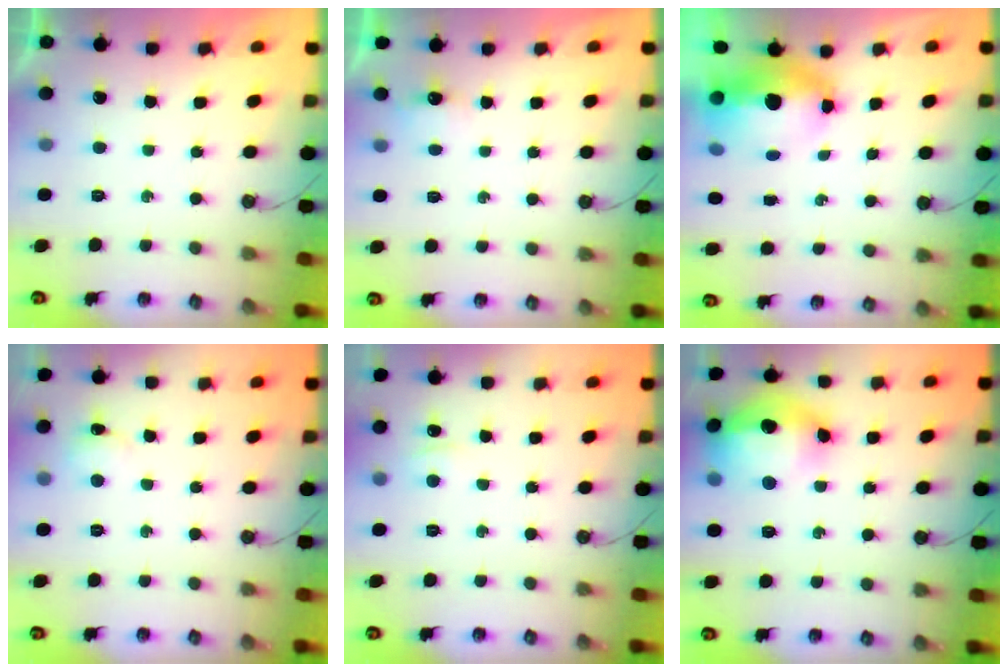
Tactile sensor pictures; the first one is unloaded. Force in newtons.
{"total": 2.8, "press": 2.7, "slide": 0.4}
{"total": 8.9, "press": 8.8, "slide": 1.1}
{"total": 2.7, "press": 2.6, "slide": 0.5}
{"total": 5.4, "press": 5.4, "slide": 0.7}
{"total": 18.6, "press": 18.3, "slide": 3.1}